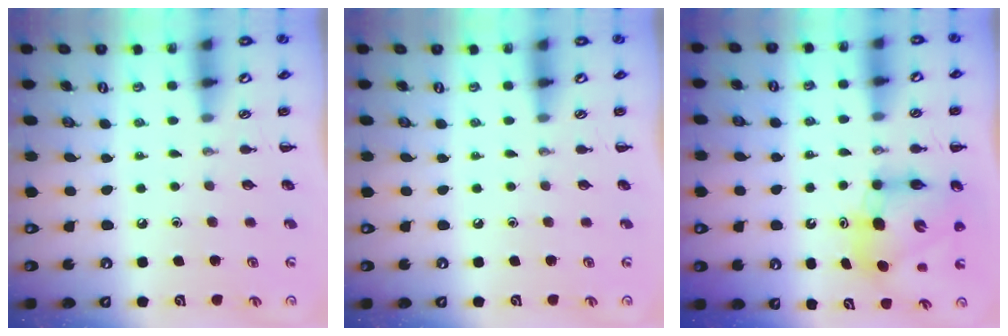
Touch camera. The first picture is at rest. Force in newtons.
{"total": 0.0}
{"total": 8.4, "press": 8.0, "slide": 2.5}